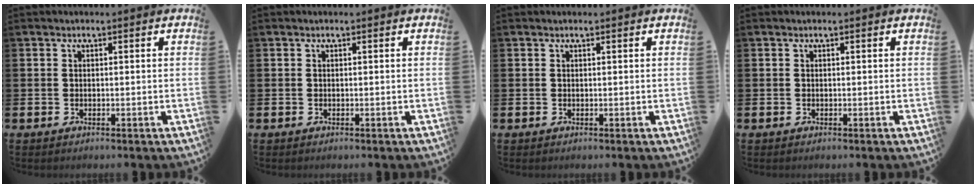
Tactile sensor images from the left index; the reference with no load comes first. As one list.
[{"total": 0.0}, {"total": 0.0}, {"total": 0.0}]